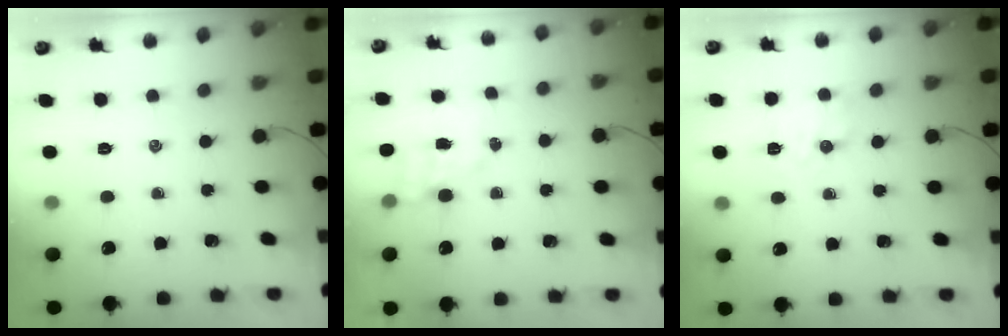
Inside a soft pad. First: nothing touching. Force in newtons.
{"total": 3.9, "press": 3.8, "slide": 0.6}
{"total": 5.3, "press": 5.2, "slide": 1.2}